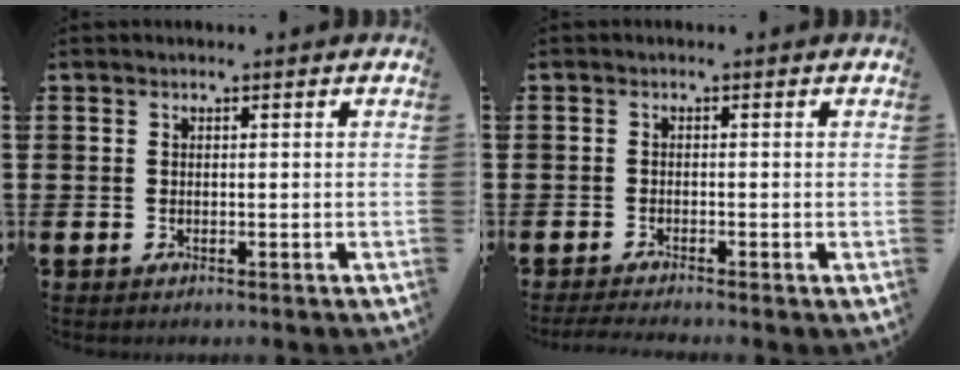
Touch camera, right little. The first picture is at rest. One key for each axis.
{"total": 1.3, "fx": -1.2, "fy": 0.0, "fz": 0.6, "tx": -0.008, "ty": 0.004, "tz": -0.022}